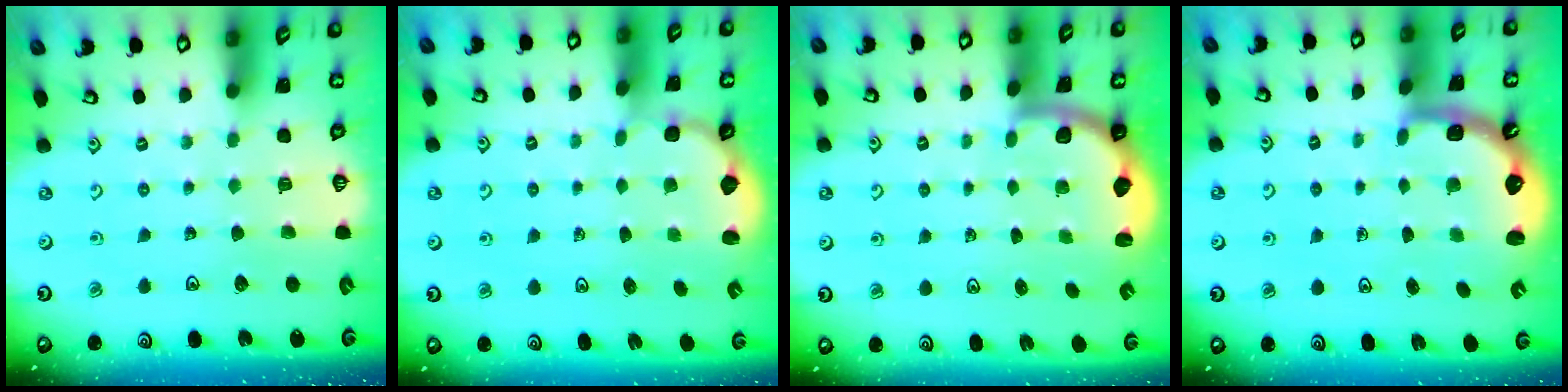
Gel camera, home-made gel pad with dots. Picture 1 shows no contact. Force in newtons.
{"total": 2.1, "press": 1.4, "slide": 1.5}
{"total": 2.4, "press": 1.7, "slide": 1.6}
{"total": 2.6, "press": 2.4, "slide": 1.1}